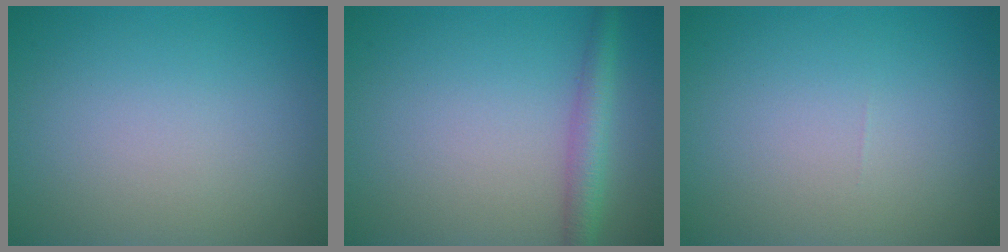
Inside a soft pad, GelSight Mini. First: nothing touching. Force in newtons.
{"total": 2.8, "press": 2.8, "slide": 0.1}
{"total": 0.0}